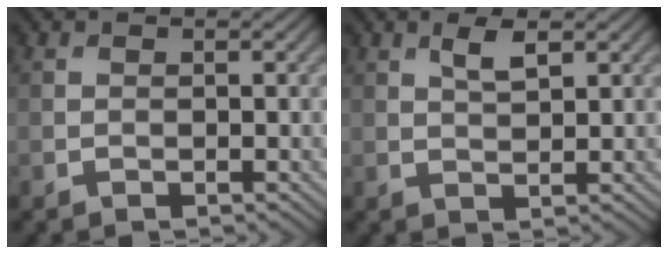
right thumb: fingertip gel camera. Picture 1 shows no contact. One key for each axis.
{"total": 2.6, "fx": 1.4, "fy": 0.8, "fz": 2.0, "tx": -0.043, "ty": 0.000, "tz": 0.028}